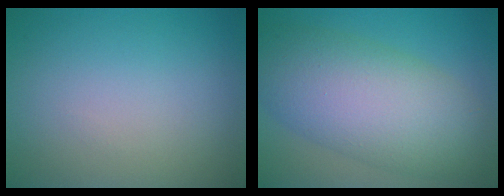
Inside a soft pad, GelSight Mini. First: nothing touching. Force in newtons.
{"total": 10.0, "press": 10.0, "slide": 0.1}